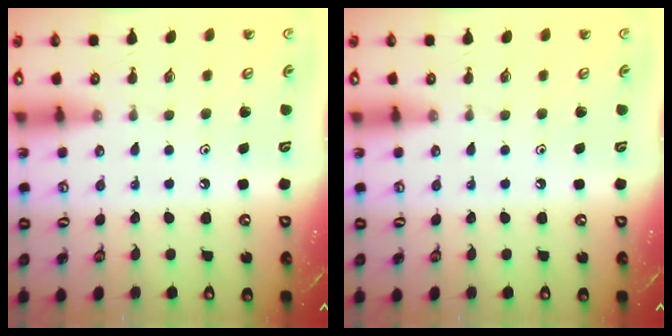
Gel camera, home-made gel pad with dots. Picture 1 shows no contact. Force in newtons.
{"total": 0.0}